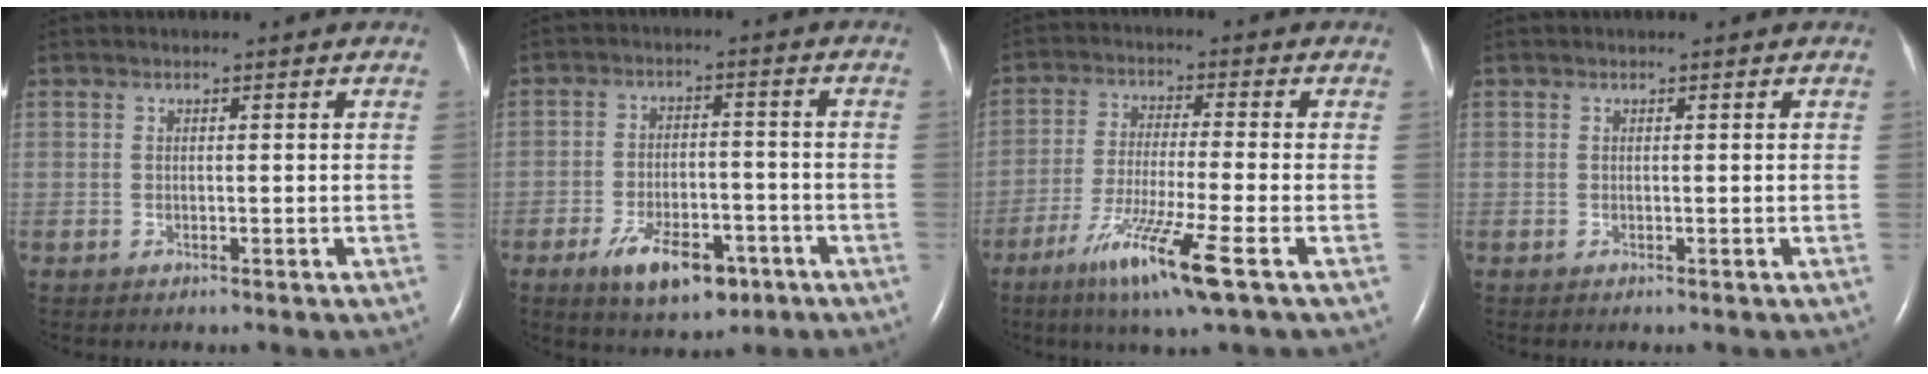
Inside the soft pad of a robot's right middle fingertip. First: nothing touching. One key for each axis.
{"total": 9.6, "fx": -5.4, "fy": 4.3, "fz": 6.6, "tx": -0.117, "ty": -0.005, "tz": -0.081}
{"total": 11.2, "fx": -5.9, "fy": -0.6, "fz": 9.5, "tx": -0.188, "ty": -0.033, "tz": -0.107}
{"total": 0.0}